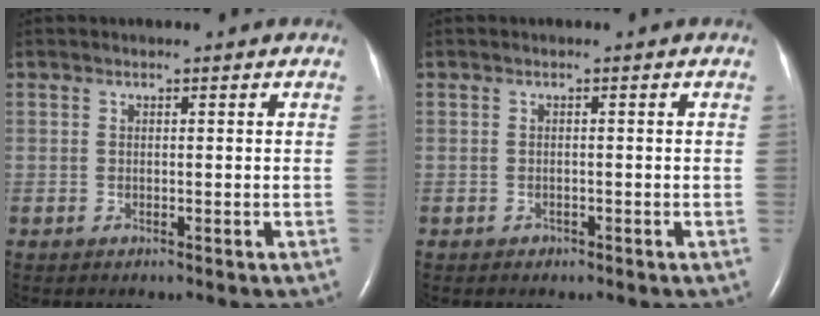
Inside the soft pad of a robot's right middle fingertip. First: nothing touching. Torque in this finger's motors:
{"motor_torque": [-0.23, 0.16, 0.08, 0.01]}